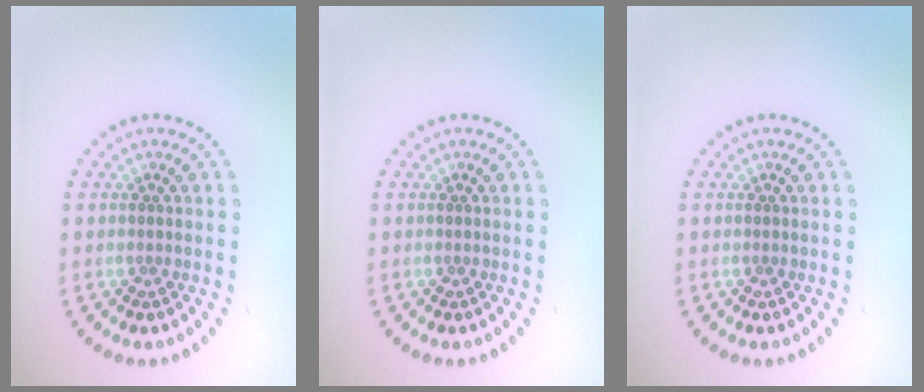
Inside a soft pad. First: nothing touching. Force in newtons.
{"total": 0.0}
{"total": 0.0}